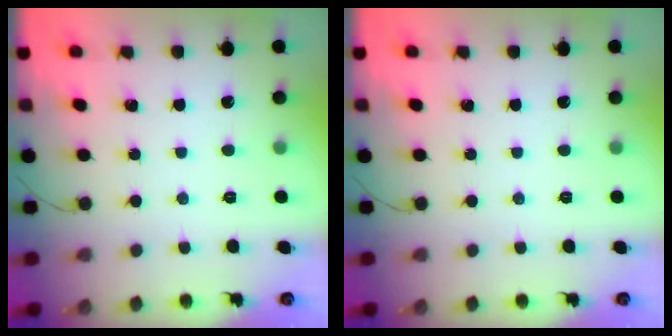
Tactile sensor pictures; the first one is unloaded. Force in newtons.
{"total": 0.0}